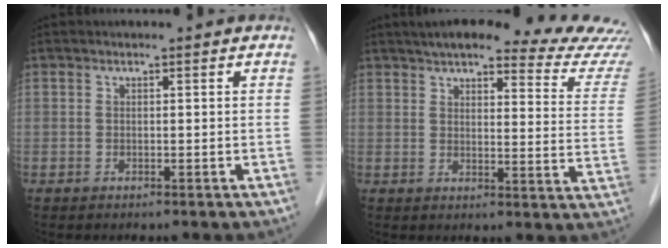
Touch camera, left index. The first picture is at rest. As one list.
[{"total": 20.0, "force": [18.1, 1.9, 8.3], "torque": [-0.095, -0.044, 0.198]}]